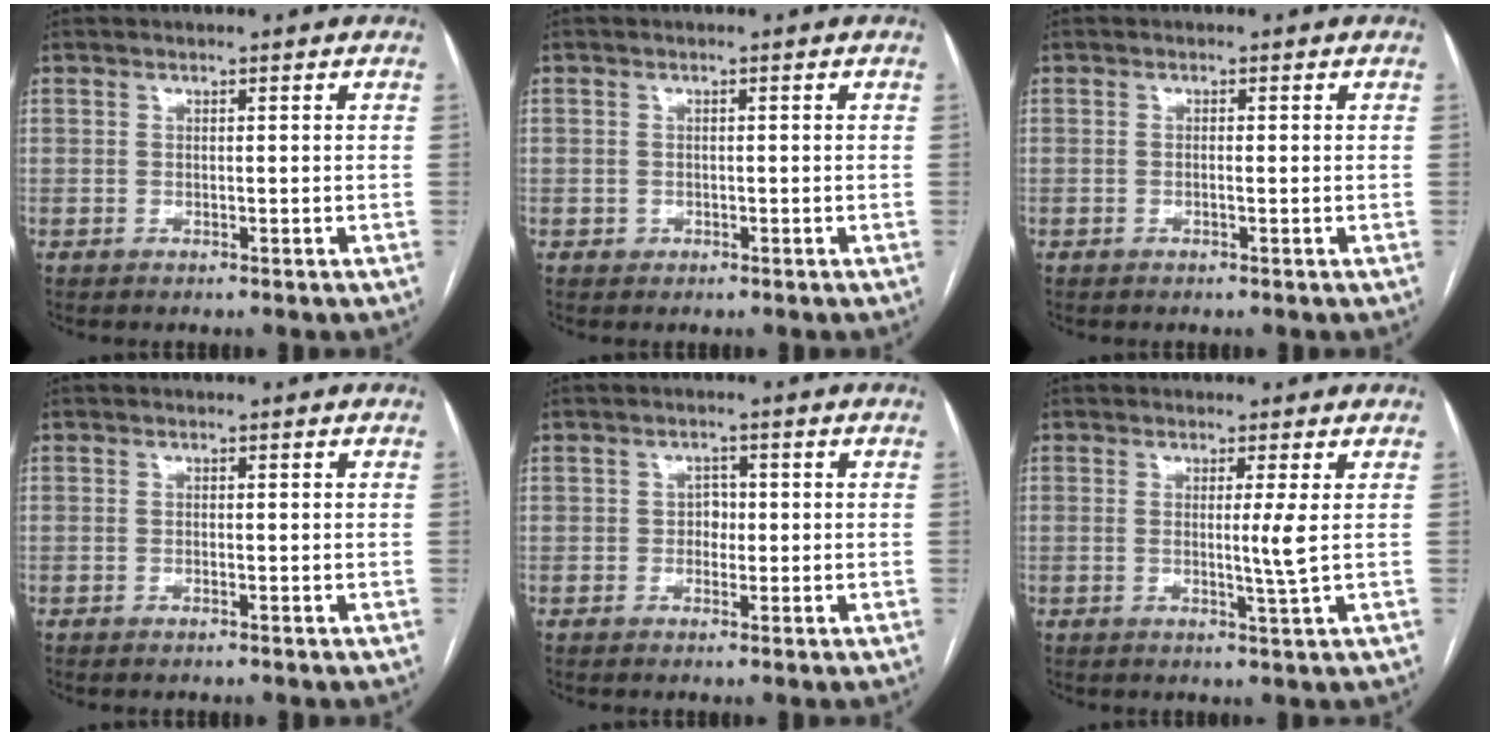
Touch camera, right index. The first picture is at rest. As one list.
[{"total": 1.2, "force": [-0.4, 1.1, 0.1], "torque": [0.001, 0.005, -0.005]}, {"total": 0.6, "force": [-0.1, 0.1, 0.6], "torque": [-0.012, 0.000, -0.002]}, {"total": 0.5, "force": [-0.4, 0.0, 0.3], "torque": [-0.009, -0.001, -0.007]}, {"total": 1.9, "force": [-0.2, 1.4, 1.2], "torque": [-0.011, 0.006, -0.004]}, {"total": 2.9, "force": [0.2, -0.9, 2.7], "torque": [-0.048, -0.009, 0.004]}]